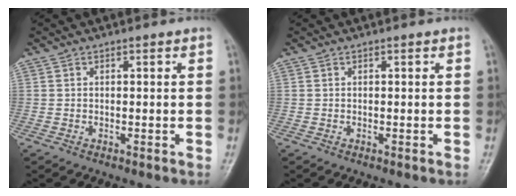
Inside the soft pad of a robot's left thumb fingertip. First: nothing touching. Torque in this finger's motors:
{"motor_torque": [0.00, 0.00, -0.02, -0.03, 0.00]}